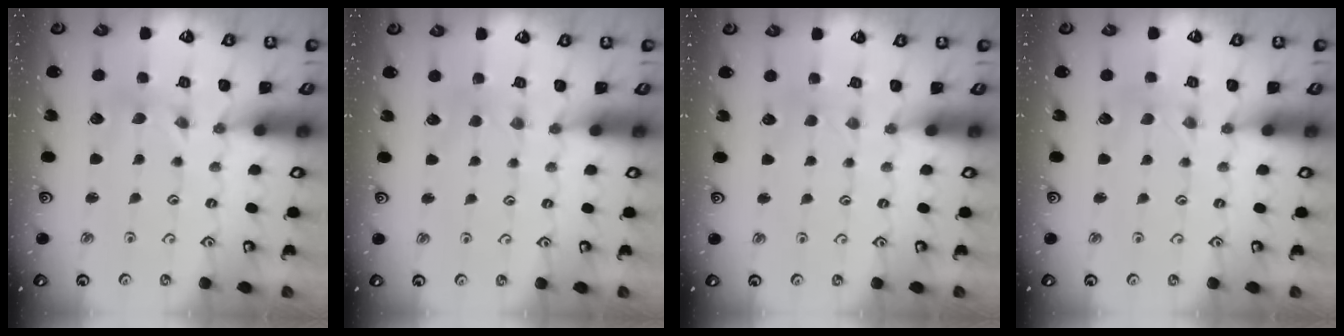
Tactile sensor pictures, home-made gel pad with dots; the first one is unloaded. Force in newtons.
{"total": 2.9, "press": 2.9, "slide": 0.5}
{"total": 1.9, "press": 1.9, "slide": 0.3}
{"total": 0.0}